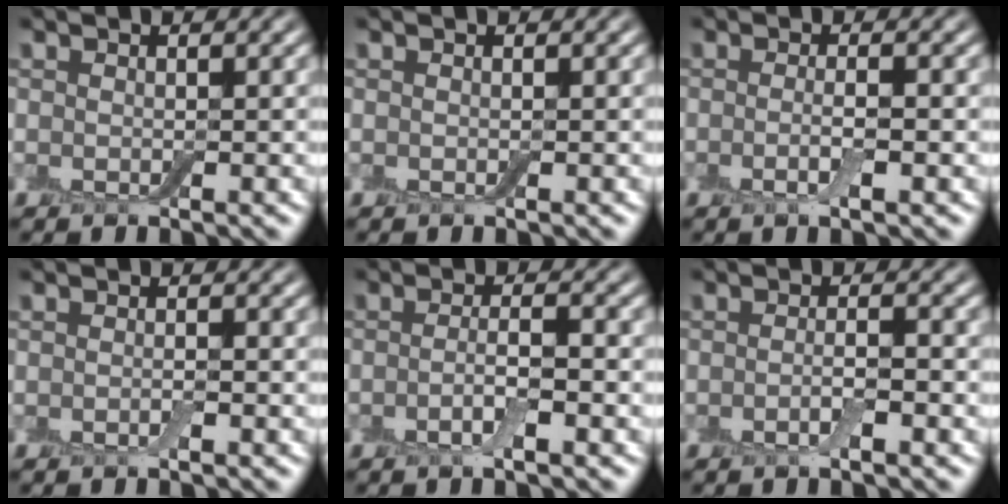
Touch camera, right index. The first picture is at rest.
{"total": 0.0}
{"total": 2.0, "force": [-0.5, 0.3, 1.9], "torque": [-0.039, -0.005, -0.013]}
{"total": 0.7, "force": [-0.3, 0.1, 0.6], "torque": [-0.012, -0.001, -0.006]}
{"total": 2.5, "force": [-0.9, 0.4, 2.3], "torque": [-0.042, 0.003, -0.021]}
{"total": 1.9, "force": [-0.7, 0.3, 1.7], "torque": [-0.033, -0.002, -0.016]}